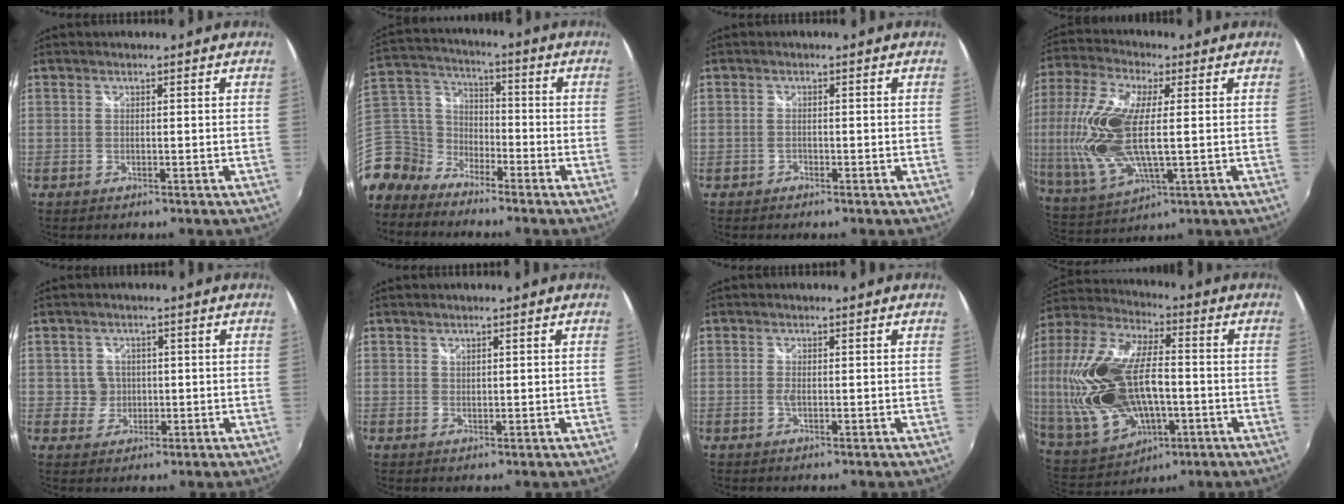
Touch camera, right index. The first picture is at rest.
{"total": 11.7, "force": [-8.7, 7.6, 2.0], "torque": [-0.094, 0.030, -0.191]}
{"total": 0.8, "force": [-0.6, 0.5, 0.3], "torque": [-0.008, 0.000, -0.011]}
{"total": 20.1, "force": [0.5, 8.2, 18.4], "torque": [-0.386, -0.008, 0.016]}
{"total": 3.3, "force": [0.1, 3.3, 0.2], "torque": [0.002, 0.011, 0.004]}
{"total": 0.7, "force": [0.6, 0.3, 0.3], "torque": [-0.003, 0.000, 0.010]}
{"total": 1.1, "force": [-0.2, 0.2, 1.0], "torque": [-0.021, -0.001, -0.004]}
{"total": 26.7, "force": [-2.6, 14.5, 22.3], "torque": [-0.484, -0.012, -0.024]}